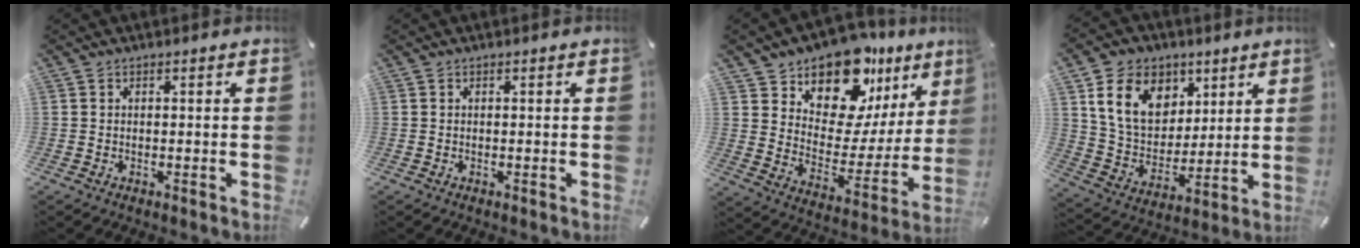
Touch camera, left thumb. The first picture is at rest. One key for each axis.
{"total": 0.0}
{"total": 15.8, "fx": 12.5, "fy": 8.5, "fz": 4.7, "tx": -0.080, "ty": -0.123, "tz": 0.220}
{"total": 15.3, "fx": 6.6, "fy": 11.8, "fz": 7.2, "tx": -0.134, "ty": -0.017, "tz": 0.129}